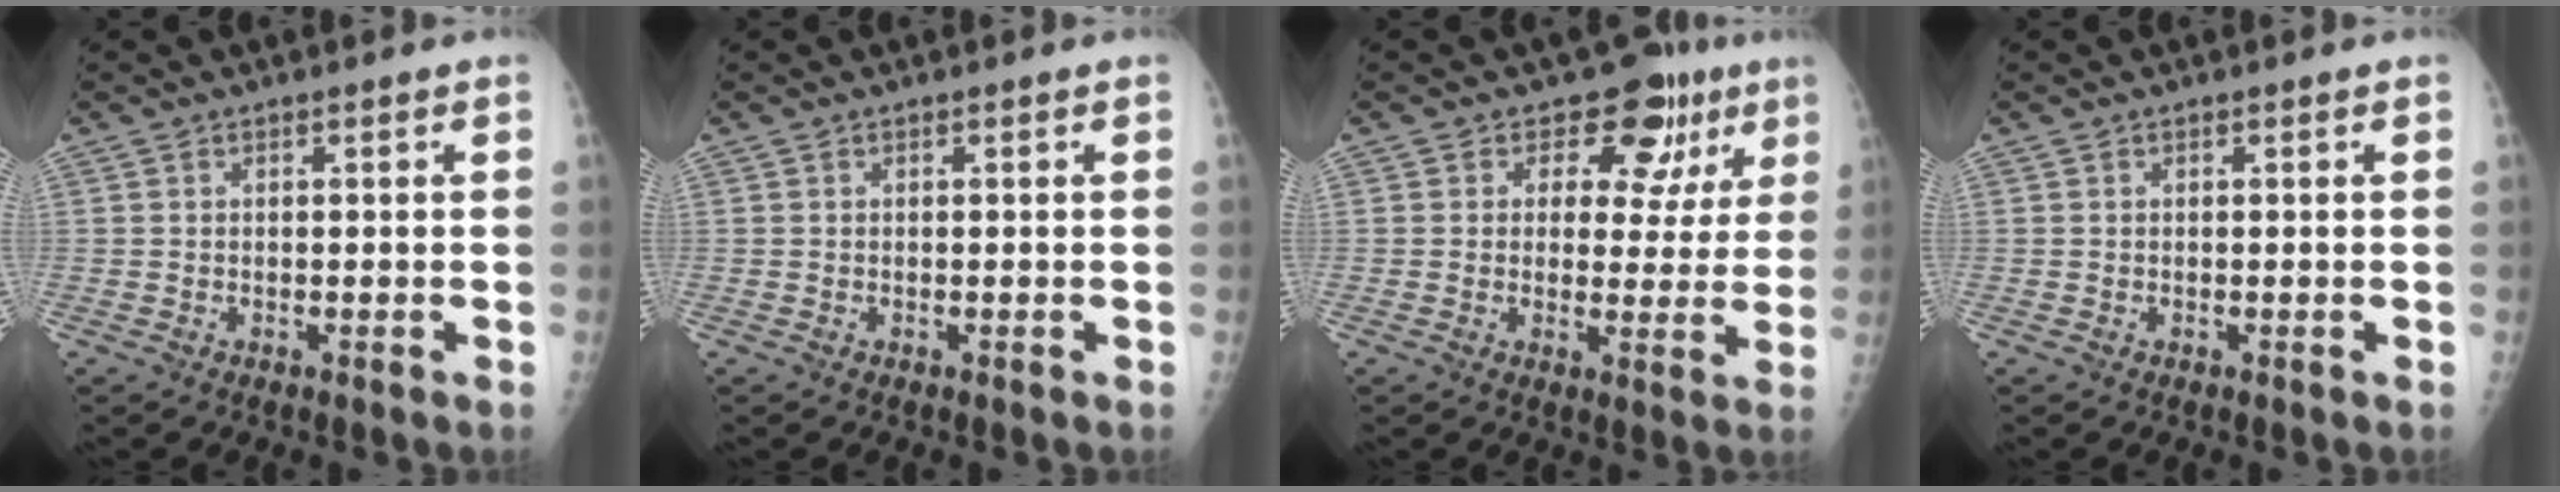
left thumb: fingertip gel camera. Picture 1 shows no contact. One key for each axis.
{"total": 0.0}
{"total": 10.4, "fx": 5.0, "fy": 7.3, "fz": 5.3, "tx": -0.009, "ty": -0.009, "tz": 0.057}
{"total": 0.0}